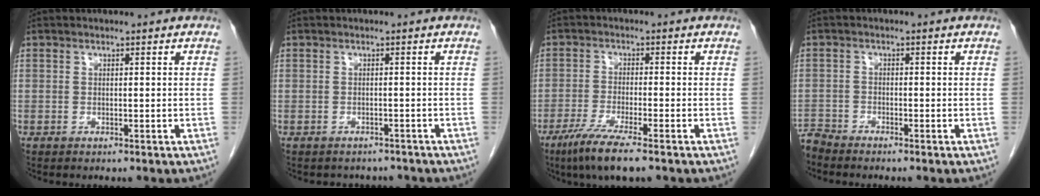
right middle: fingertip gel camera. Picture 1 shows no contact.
{"total": 4.3, "force": [-3.8, 1.9, 0.2], "torque": [-0.001, 0.006, -0.045]}
{"total": 7.6, "force": [-5.2, 0.3, 5.6], "torque": [-0.104, -0.021, -0.090]}
{"total": 2.8, "force": [-2.8, 0.0, -0.2], "torque": [0.011, -0.010, -0.054]}